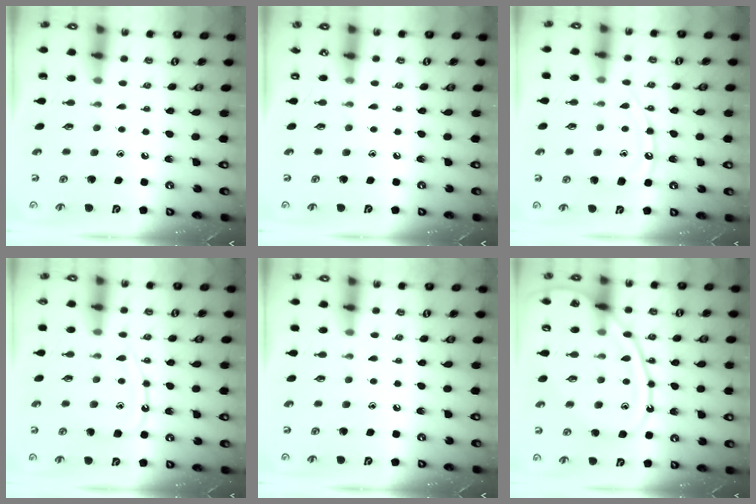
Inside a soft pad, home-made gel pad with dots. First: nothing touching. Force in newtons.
{"total": 0.0}
{"total": 12.8, "press": 12.7, "slide": 1.1}
{"total": 12.4, "press": 12.4, "slide": 1.1}
{"total": 2.3, "press": 2.3, "slide": 0.4}
{"total": 18.2, "press": 18.2, "slide": 1.3}